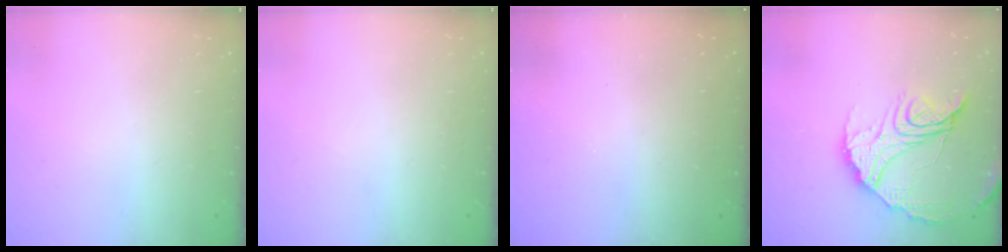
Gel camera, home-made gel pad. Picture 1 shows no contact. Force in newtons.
{"total": 0.0}
{"total": 3.2, "press": 3.2, "slide": 0.1}
{"total": 17.2, "press": 17.1, "slide": 1.6}